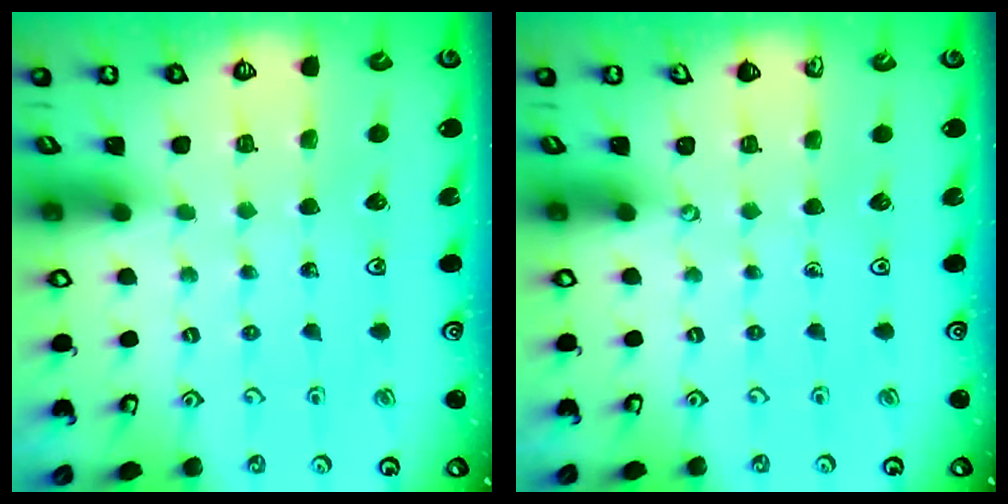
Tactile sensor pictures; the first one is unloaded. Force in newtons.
{"total": 0.0}